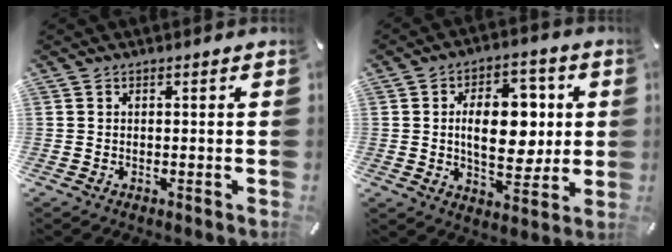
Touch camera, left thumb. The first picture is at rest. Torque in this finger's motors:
{"motor_torque": [0.11, 1.02, 1.41, -0.45, 0.35]}